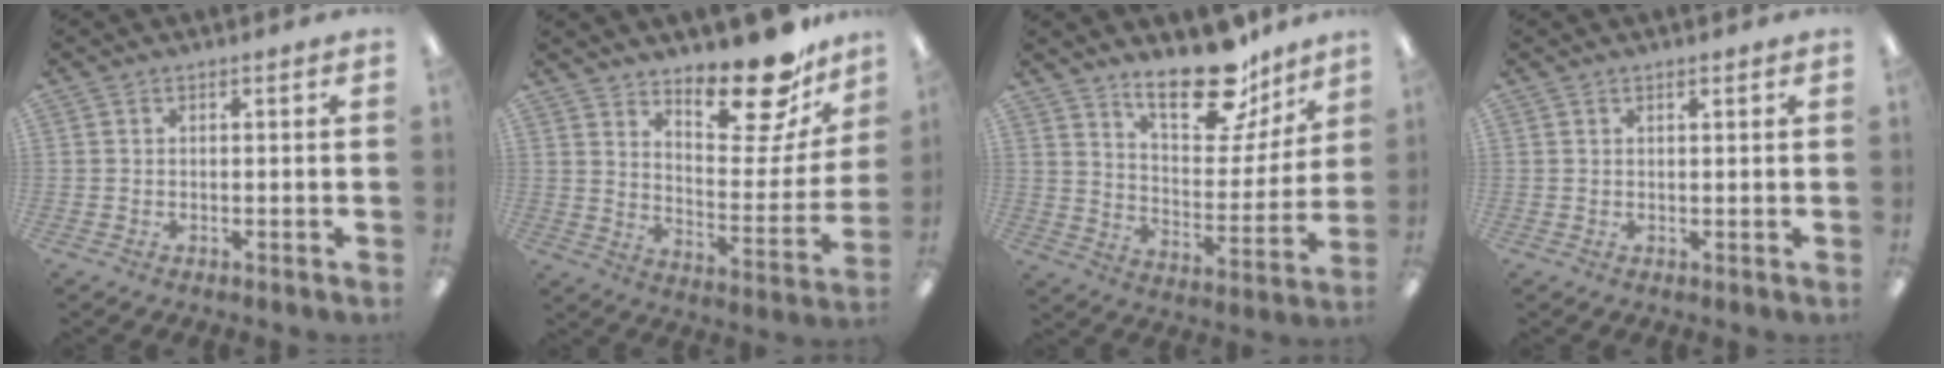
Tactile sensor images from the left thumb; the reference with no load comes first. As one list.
[{"total": 19.4, "force": [15.3, 6.4, 10.0], "torque": [-0.130, -0.116, 0.254]}, {"total": 19.0, "force": [14.3, 7.6, 9.8], "torque": [-0.139, -0.094, 0.243]}, {"total": 1.1, "force": [0.8, 0.2, 0.7], "torque": [-0.015, 0.000, 0.014]}]